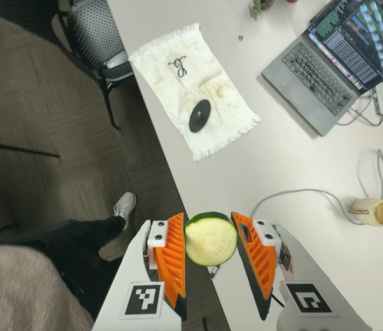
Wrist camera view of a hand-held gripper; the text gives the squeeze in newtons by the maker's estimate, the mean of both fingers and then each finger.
{"total": 9.3, "left": 9.1, "right": 9.4}